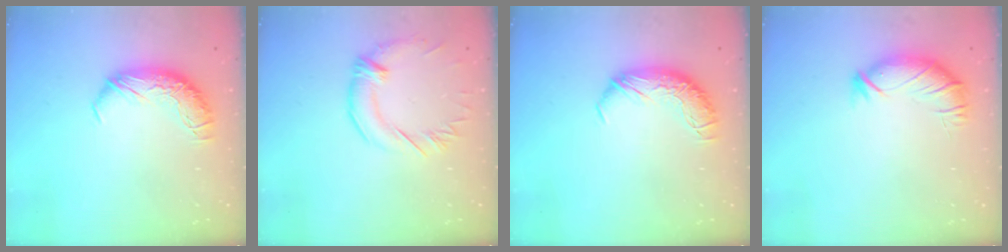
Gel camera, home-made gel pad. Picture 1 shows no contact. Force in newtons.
{"total": 1.1, "press": 0.1, "slide": 1.1}
{"total": 0.0}
{"total": 3.1, "press": 2.5, "slide": 1.9}